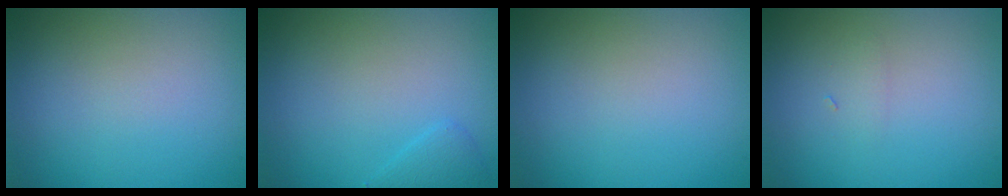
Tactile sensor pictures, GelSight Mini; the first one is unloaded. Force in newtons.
{"total": 1.1, "press": 1.1, "slide": 0.1}
{"total": 0.0}
{"total": 0.6, "press": 0.6, "slide": 0.0}